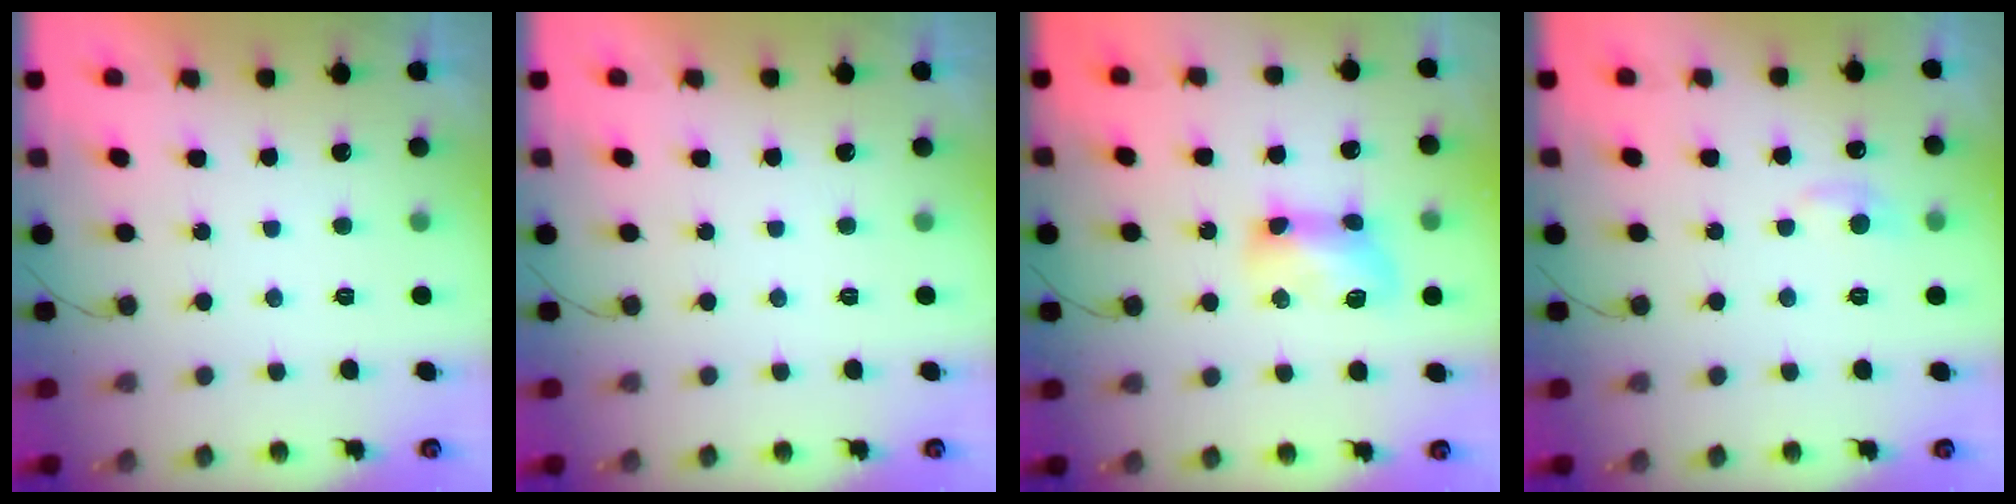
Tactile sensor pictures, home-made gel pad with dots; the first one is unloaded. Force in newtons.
{"total": 0.0}
{"total": 9.5, "press": 9.5, "slide": 0.6}
{"total": 5.5, "press": 5.5, "slide": 0.7}